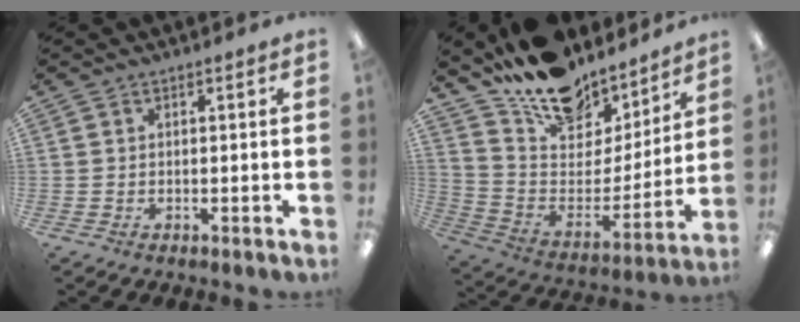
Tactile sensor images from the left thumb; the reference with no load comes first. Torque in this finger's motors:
{"motor_torque": [0.92, 0.29, 1.45, -1.32, 0.30]}